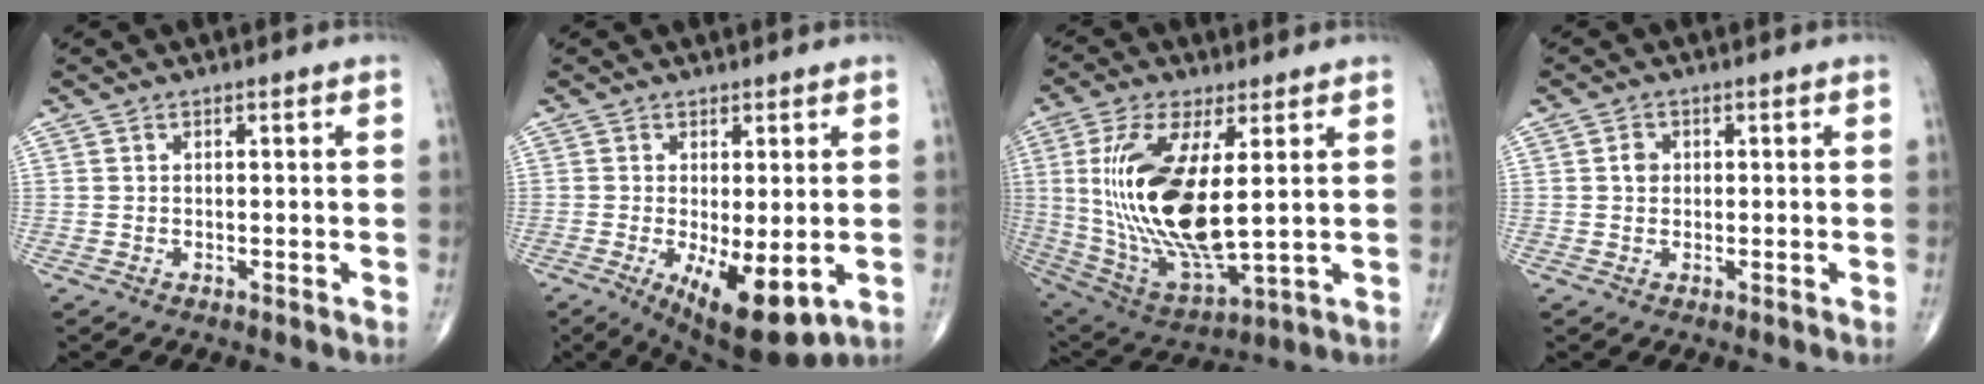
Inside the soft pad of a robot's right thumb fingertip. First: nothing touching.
{"total": 10.9, "force": [-3.0, 4.0, 9.7], "torque": [-0.146, -0.022, -0.031]}
{"total": 21.4, "force": [2.7, 8.3, 19.6], "torque": [-0.406, -0.026, 0.064]}
{"total": 2.0, "force": [0.3, 1.7, 1.0], "torque": [-0.009, 0.004, 0.002]}